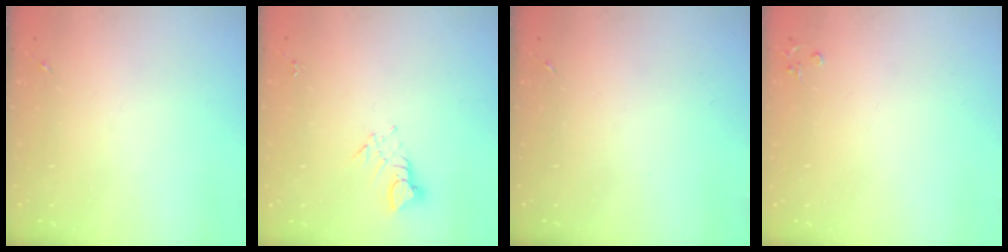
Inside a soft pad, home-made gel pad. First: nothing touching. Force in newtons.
{"total": 3.5, "press": 3.5, "slide": 0.3}
{"total": 0.0}
{"total": 3.3, "press": 3.3, "slide": 0.3}